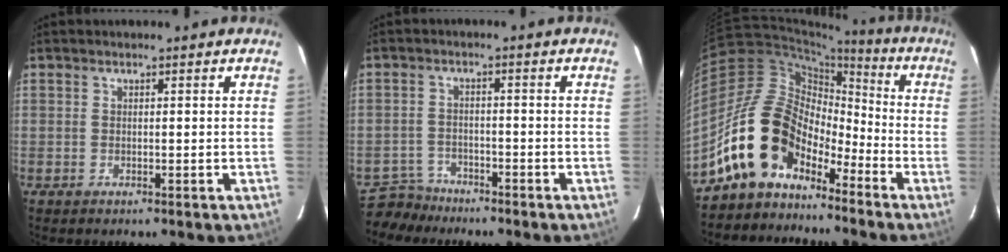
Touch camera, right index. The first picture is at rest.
{"total": 5.0, "force": [-4.5, 2.2, -0.3], "torque": [-0.011, 0.009, -0.085]}
{"total": 14.5, "force": [-9.8, 8.5, 6.5], "torque": [-0.118, 0.024, -0.181]}